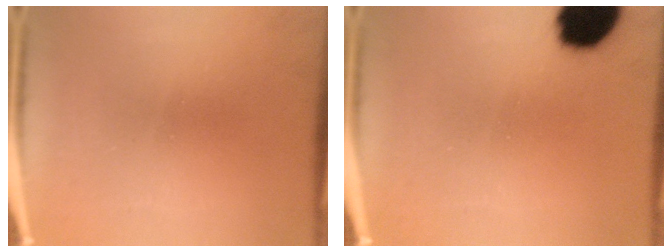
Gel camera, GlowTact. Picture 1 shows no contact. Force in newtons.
{"total": 14.1}